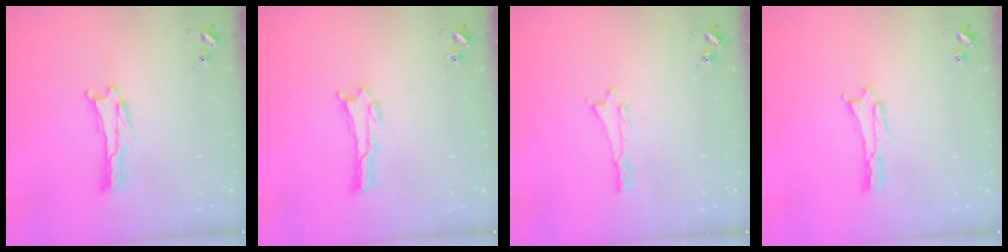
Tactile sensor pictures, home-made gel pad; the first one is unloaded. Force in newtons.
{"total": 0.0}
{"total": 0.0}
{"total": 0.5, "press": 0.5, "slide": 0.2}